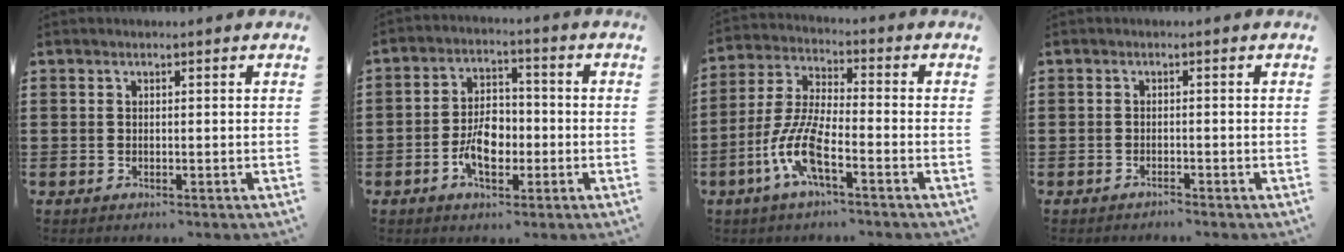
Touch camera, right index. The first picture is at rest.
{"total": 6.7, "force": [-2.0, 4.0, 5.0], "torque": [-0.091, 0.004, -0.038]}
{"total": 8.8, "force": [-4.3, 2.0, 7.5], "torque": [-0.184, -0.013, -0.087]}
{"total": 0.7, "force": [-0.7, 0.0, 0.0], "torque": [-0.002, 0.002, -0.014]}